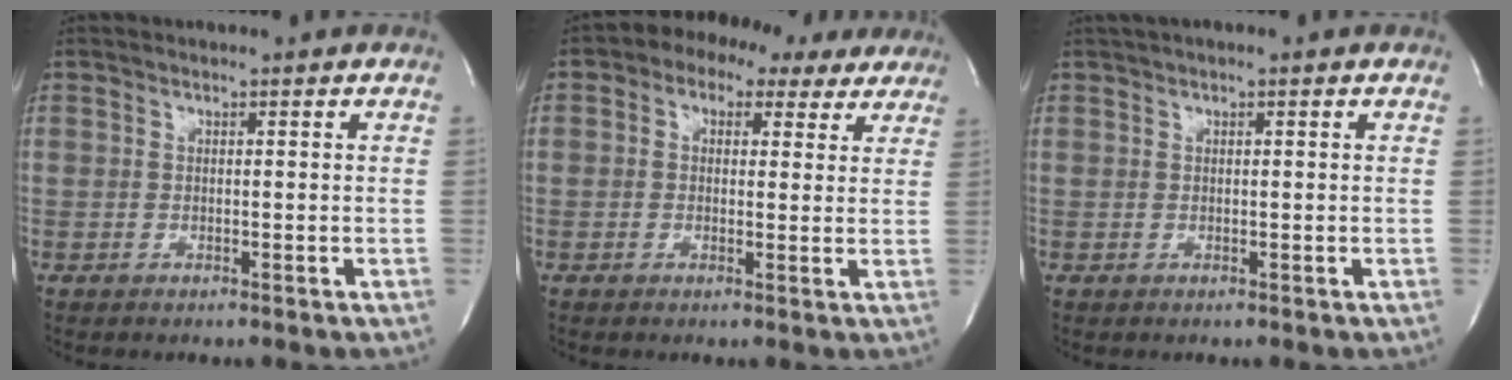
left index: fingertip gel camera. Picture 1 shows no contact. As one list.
[{"total": 10.4, "force": [6.5, 6.3, 5.1], "torque": [-0.060, 0.043, 0.076]}, {"total": 1.8, "force": [1.0, 0.3, 1.4], "torque": [-0.026, 0.017, 0.015]}]